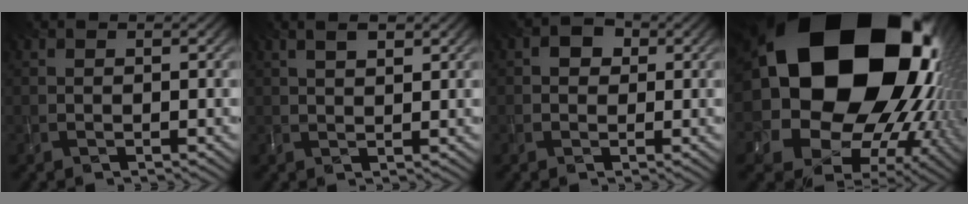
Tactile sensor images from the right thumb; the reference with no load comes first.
{"total": 2.7, "force": [1.6, 0.8, 2.1], "torque": [-0.044, 0.004, 0.032]}
{"total": 2.5, "force": [0.5, 2.2, 1.2], "torque": [-0.021, 0.008, 0.001]}
{"total": 25.4, "force": [5.1, 19.5, 15.5], "torque": [-0.311, -0.064, 0.098]}